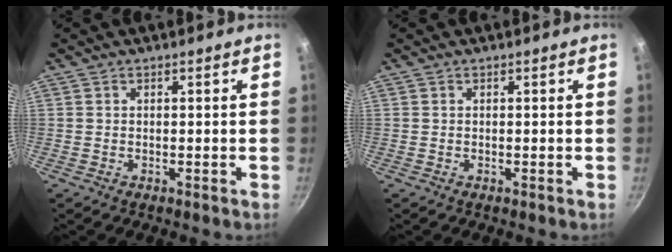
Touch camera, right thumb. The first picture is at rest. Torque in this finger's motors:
{"motor_torque": [0.01, -0.01, 0.04, -0.01, 0.02]}